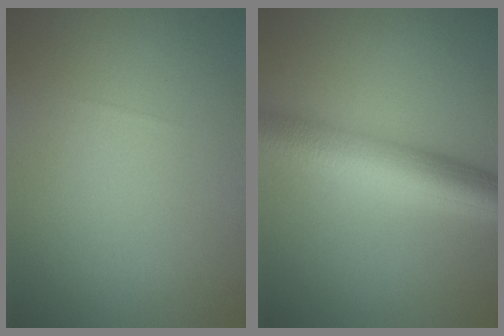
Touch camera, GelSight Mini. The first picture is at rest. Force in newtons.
{"total": 8.0, "press": 8.0, "slide": 0.3}